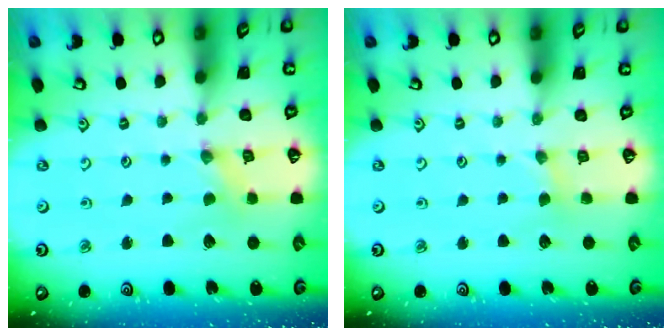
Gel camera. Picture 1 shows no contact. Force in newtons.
{"total": 1.3, "press": 1.2, "slide": 0.3}